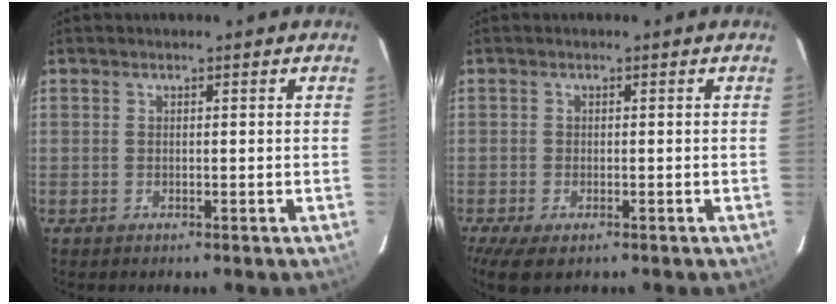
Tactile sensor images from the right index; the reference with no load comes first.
{"total": 6.1, "force": [-4.0, 2.5, 4.0], "torque": [-0.091, -0.029, -0.068]}